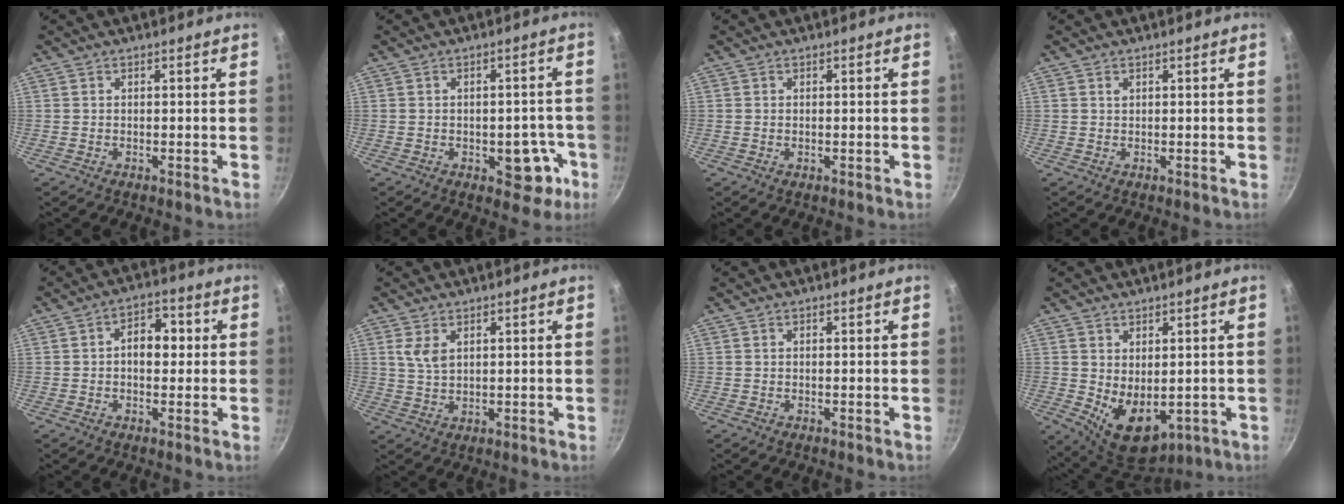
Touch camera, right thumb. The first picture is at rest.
{"total": 7.8, "force": [-3.0, 4.3, 5.7], "torque": [-0.036, 0.023, -0.031]}
{"total": 0.0}
{"total": 0.8, "force": [0.4, 0.5, 0.4], "torque": [-0.004, -0.001, 0.008]}
{"total": 7.7, "force": [0.5, 4.9, 5.9], "torque": [-0.064, 0.019, 0.000]}
{"total": 3.8, "force": [1.6, 2.1, 2.8], "torque": [-0.052, -0.009, 0.040]}
{"total": 0.0}
{"total": 10.3, "force": [-1.4, 6.0, 8.2], "torque": [-0.115, -0.012, 0.007]}